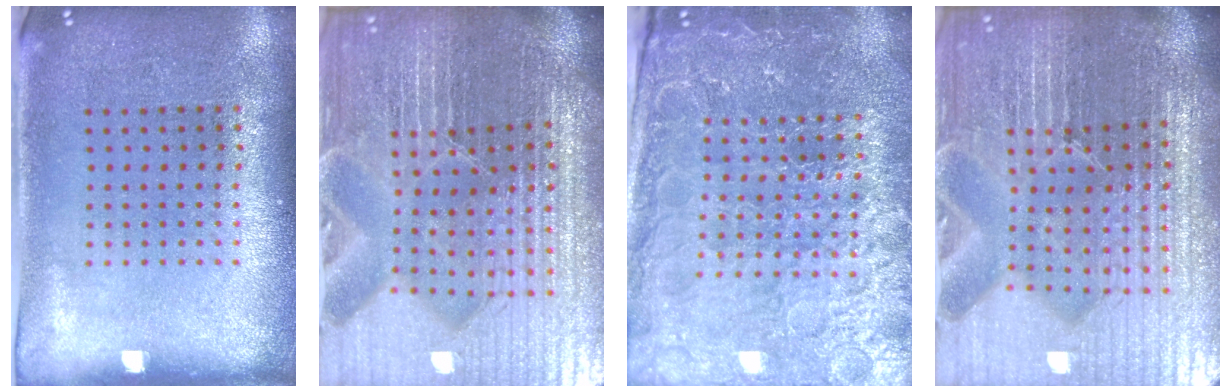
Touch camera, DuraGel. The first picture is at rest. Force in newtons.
{"total": 7.0, "press": 6.1, "slide": 3.4}
{"total": 4.9, "press": 4.5, "slide": 1.8}
{"total": 7.2, "press": 6.3, "slide": 3.5}